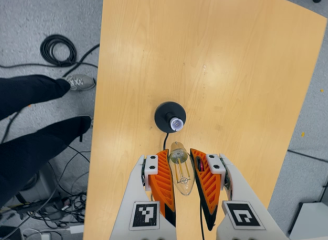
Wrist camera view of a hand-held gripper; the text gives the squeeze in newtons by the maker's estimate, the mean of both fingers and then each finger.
{"total": 21.2, "left": 22.8, "right": 19.5}